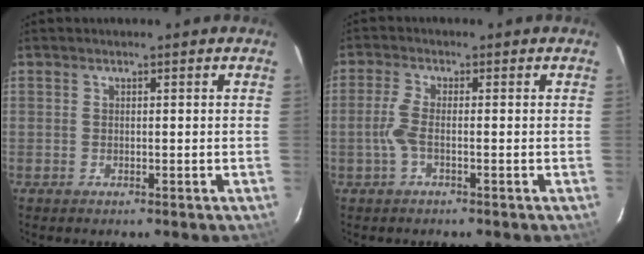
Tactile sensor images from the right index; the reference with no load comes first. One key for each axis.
{"total": 3.5, "fx": -1.0, "fy": 0.6, "fz": 3.3, "tx": -0.080, "ty": 0.001, "tz": -0.019}